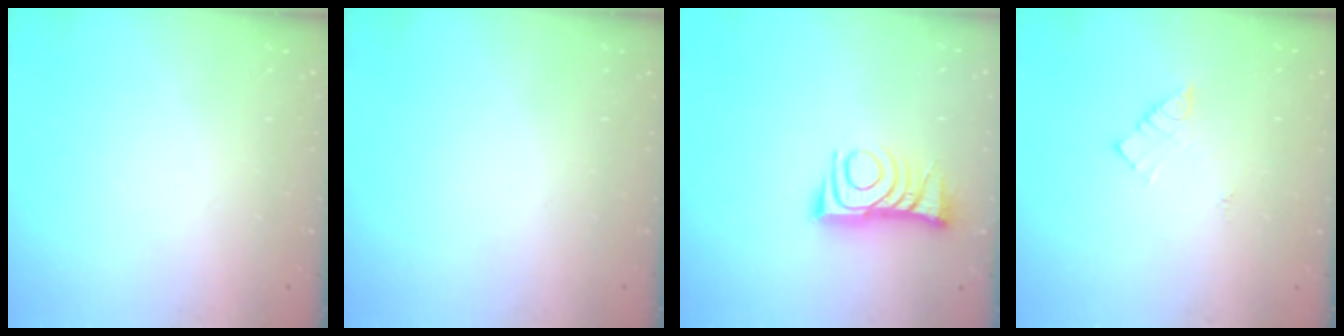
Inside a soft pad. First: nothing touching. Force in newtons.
{"total": 1.5, "press": 1.5, "slide": 0.1}
{"total": 10.3, "press": 10.3, "slide": 0.6}
{"total": 5.2, "press": 5.2, "slide": 0.2}